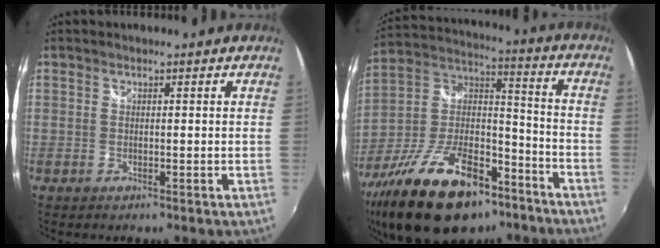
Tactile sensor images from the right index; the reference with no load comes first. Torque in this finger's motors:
{"motor_torque": [1.22, -0.92, 1.05, 0.15]}